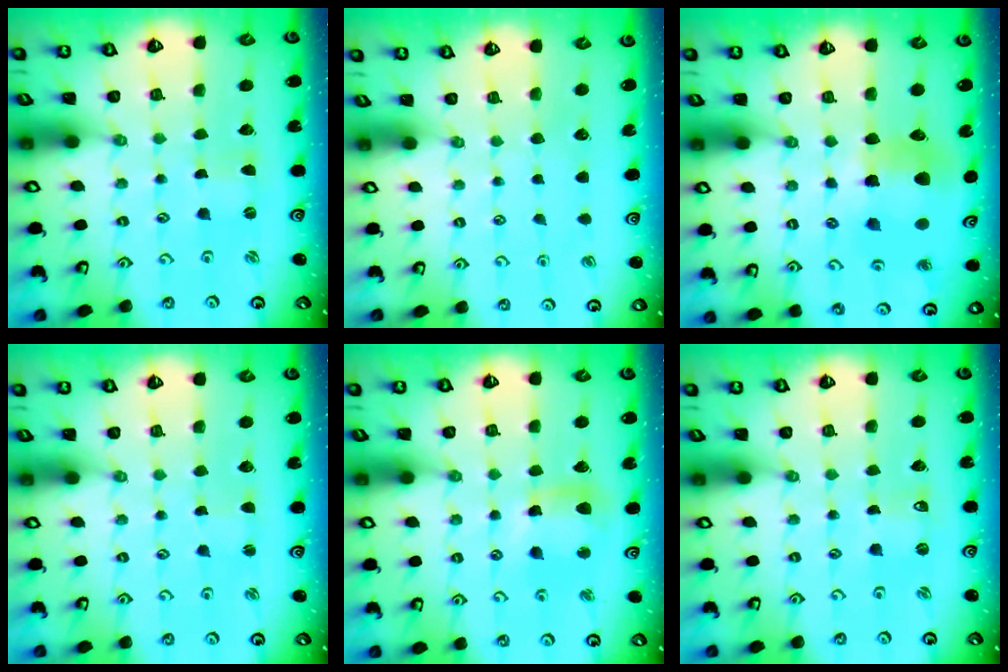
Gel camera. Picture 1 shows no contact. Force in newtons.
{"total": 0.0}
{"total": 10.0, "press": 9.9, "slide": 1.4}
{"total": 0.9, "press": 0.9, "slide": 0.2}
{"total": 9.8, "press": 9.7, "slide": 1.0}
{"total": 0.6, "press": 0.6, "slide": 0.0}